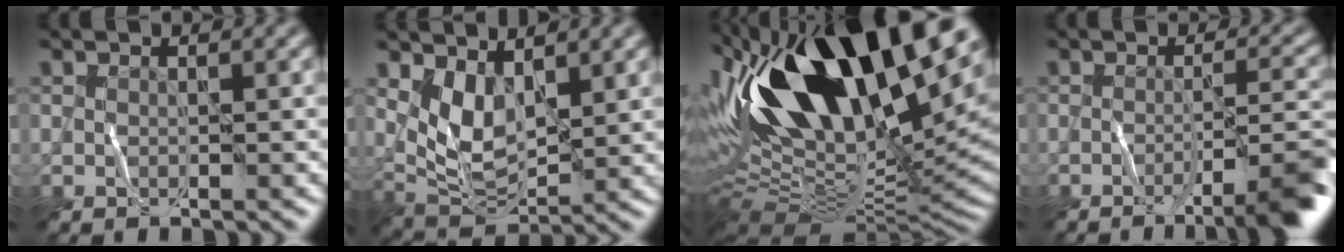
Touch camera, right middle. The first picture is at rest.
{"total": 3.9, "force": [1.5, 2.1, 3.0], "torque": [-0.073, -0.005, 0.045]}
{"total": 18.6, "force": [5.7, 7.1, 16.2], "torque": [-0.276, 0.031, 0.111]}
{"total": 5.3, "force": [-2.6, 0.6, 4.5], "torque": [-0.059, 0.009, -0.035]}